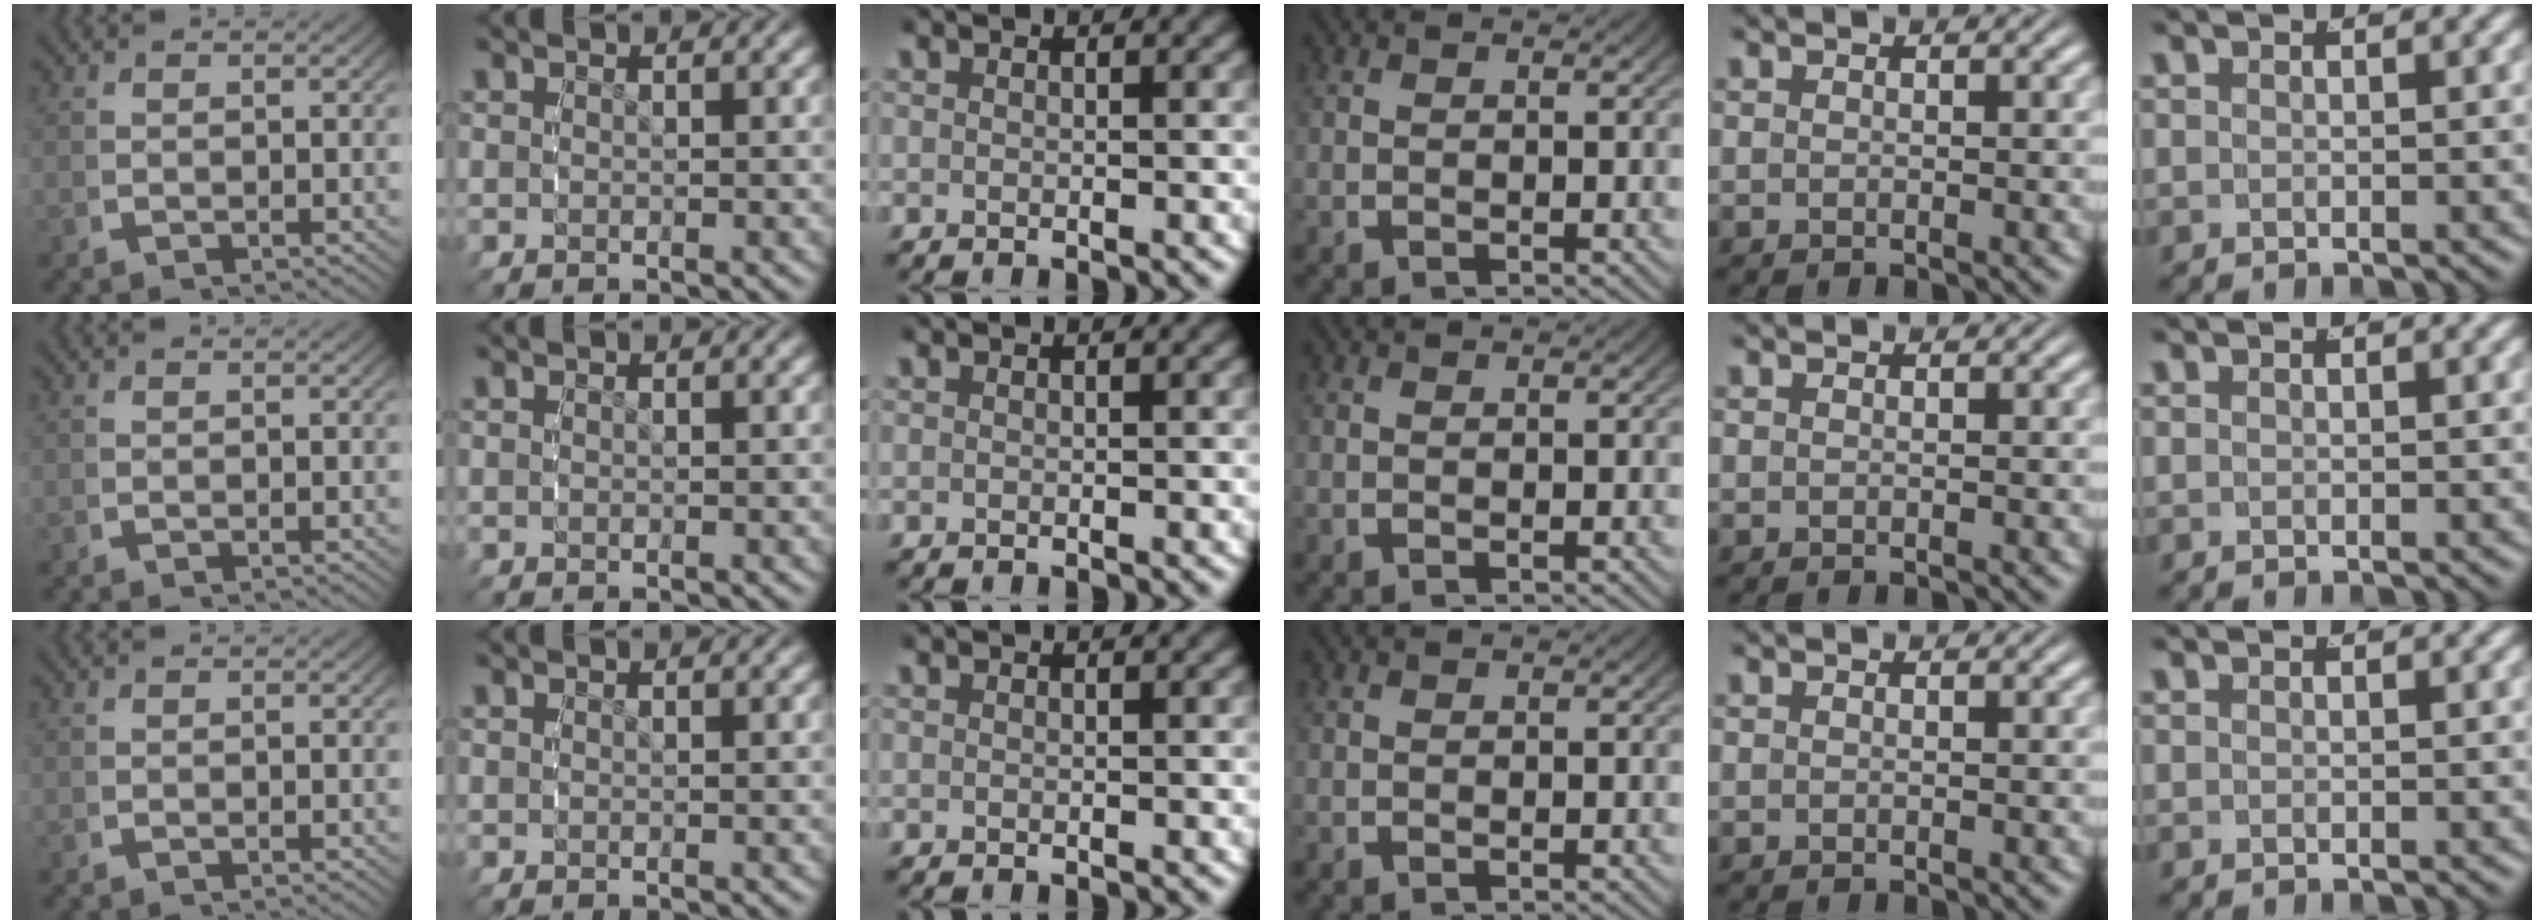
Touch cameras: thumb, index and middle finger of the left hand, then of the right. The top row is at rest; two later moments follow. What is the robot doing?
{"motion": "reach", "object": "stress ball aka squeeze ball"}